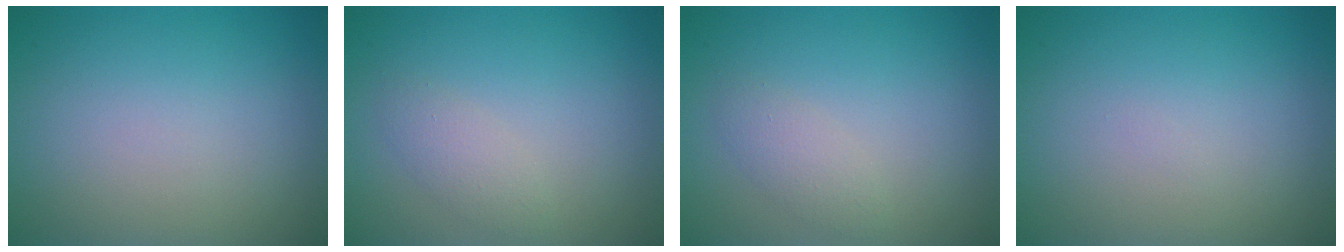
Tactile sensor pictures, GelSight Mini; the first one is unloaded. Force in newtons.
{"total": 1.5, "press": 1.5, "slide": 0.0}
{"total": 1.5, "press": 1.5, "slide": 0.0}
{"total": 0.0}